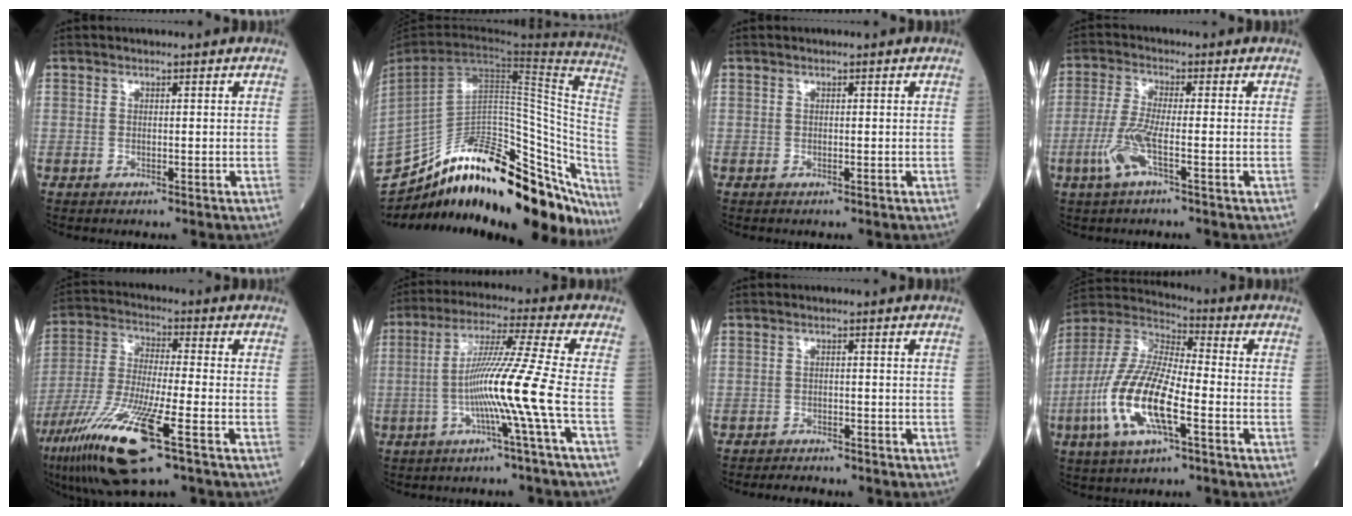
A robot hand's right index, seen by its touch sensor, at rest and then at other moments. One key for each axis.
{"total": 40.1, "fx": -32.2, "fy": 10.1, "fz": 21.7, "tx": -0.304, "ty": -0.045, "tz": -0.455}
{"total": 0.0}
{"total": 5.8, "fx": -2.2, "fy": 0.4, "fz": 5.3, "tx": -0.126, "ty": -0.005, "tz": -0.047}
{"total": 16.7, "fx": -8.4, "fy": 1.6, "fz": 14.4, "tx": -0.314, "ty": -0.044, "tz": -0.157}
{"total": 10.7, "fx": -2.8, "fy": -2.8, "fz": 9.9, "tx": -0.189, "ty": 0.003, "tz": -0.055}
{"total": 3.2, "fx": -3.0, "fy": 0.9, "fz": 0.8, "tx": -0.016, "ty": -0.006, "tz": -0.043}
{"total": 15.2, "fx": -5.0, "fy": 3.8, "fz": 13.9, "tx": -0.304, "ty": -0.010, "tz": -0.098}